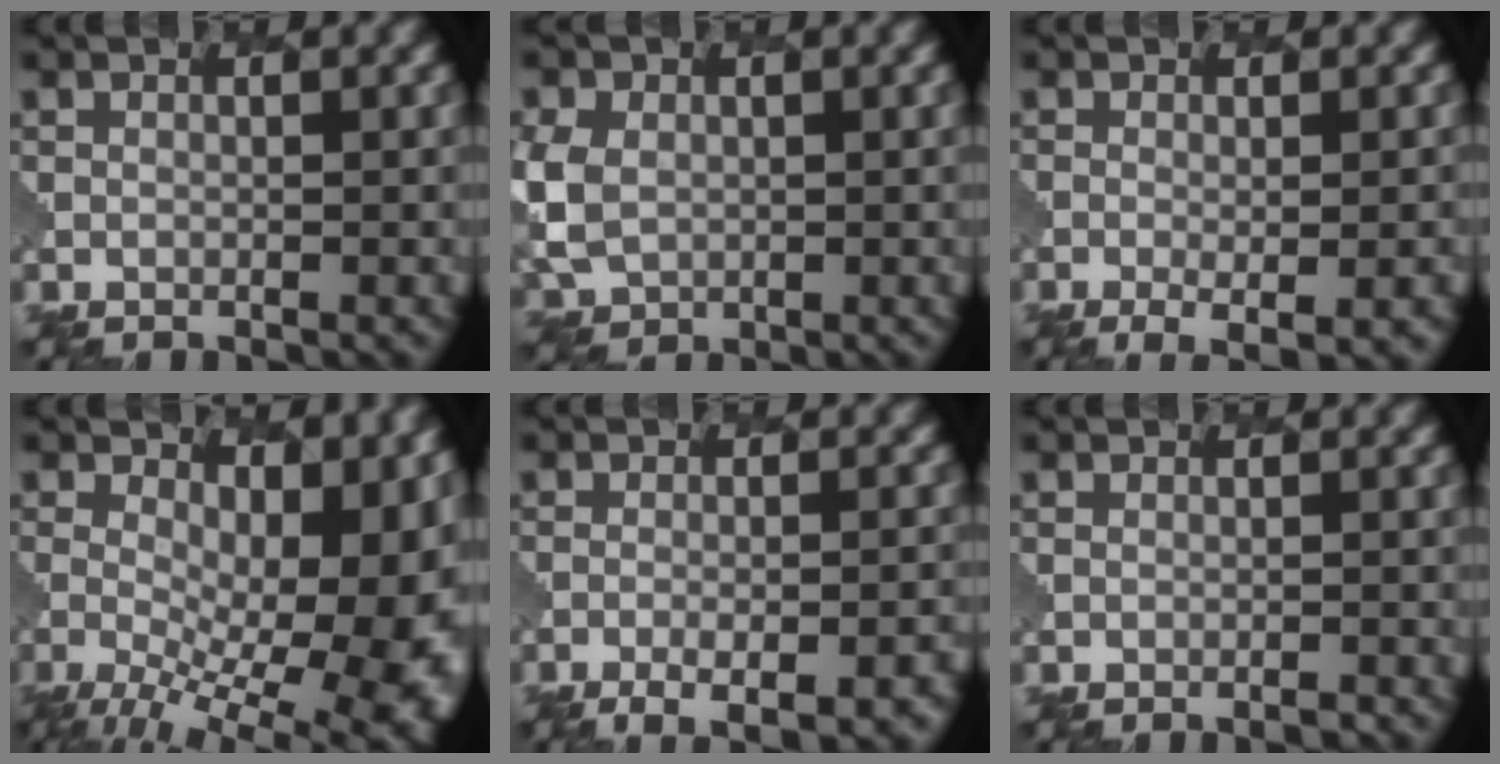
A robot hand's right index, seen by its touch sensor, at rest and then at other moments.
{"total": 5.5, "force": [0.0, 4.6, 3.0], "torque": [-0.089, -0.008, 0.003]}
{"total": 4.1, "force": [-1.4, 1.2, 3.7], "torque": [-0.054, -0.008, -0.014]}
{"total": 16.9, "force": [-1.4, 8.5, 14.6], "torque": [-0.177, -0.023, 0.012]}
{"total": 6.5, "force": [-3.5, 2.2, 5.0], "torque": [-0.070, -0.005, -0.040]}
{"total": 0.7, "force": [-0.5, 0.2, 0.4], "torque": [0.000, 0.001, -0.008]}